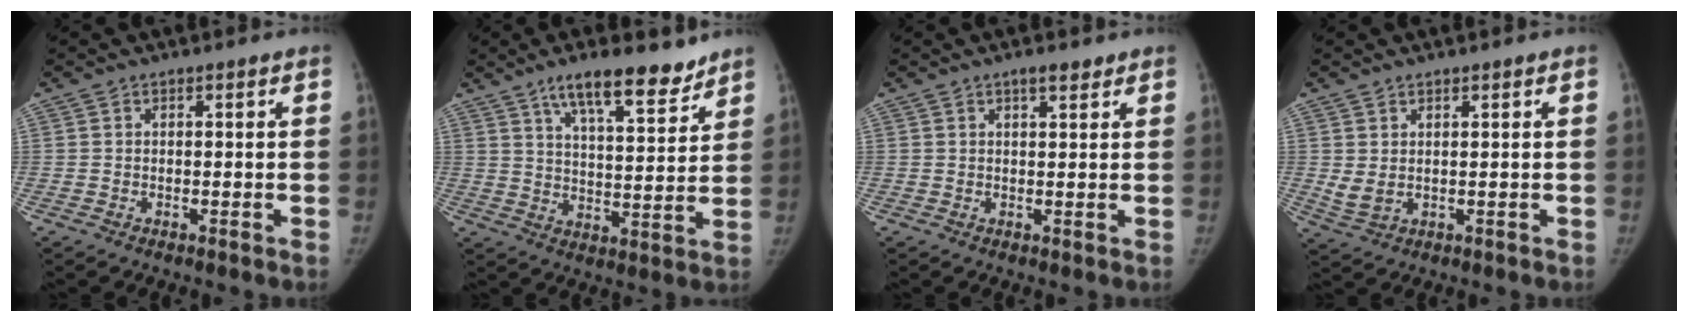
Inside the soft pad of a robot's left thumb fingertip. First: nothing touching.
{"total": 12.6, "force": [9.1, 3.6, 7.9], "torque": [-0.100, -0.053, 0.151]}
{"total": 2.5, "force": [1.7, 0.8, 1.6], "torque": [-0.020, -0.009, 0.026]}
{"total": 3.3, "force": [1.1, 1.9, 2.5], "torque": [-0.049, -0.009, 0.032]}